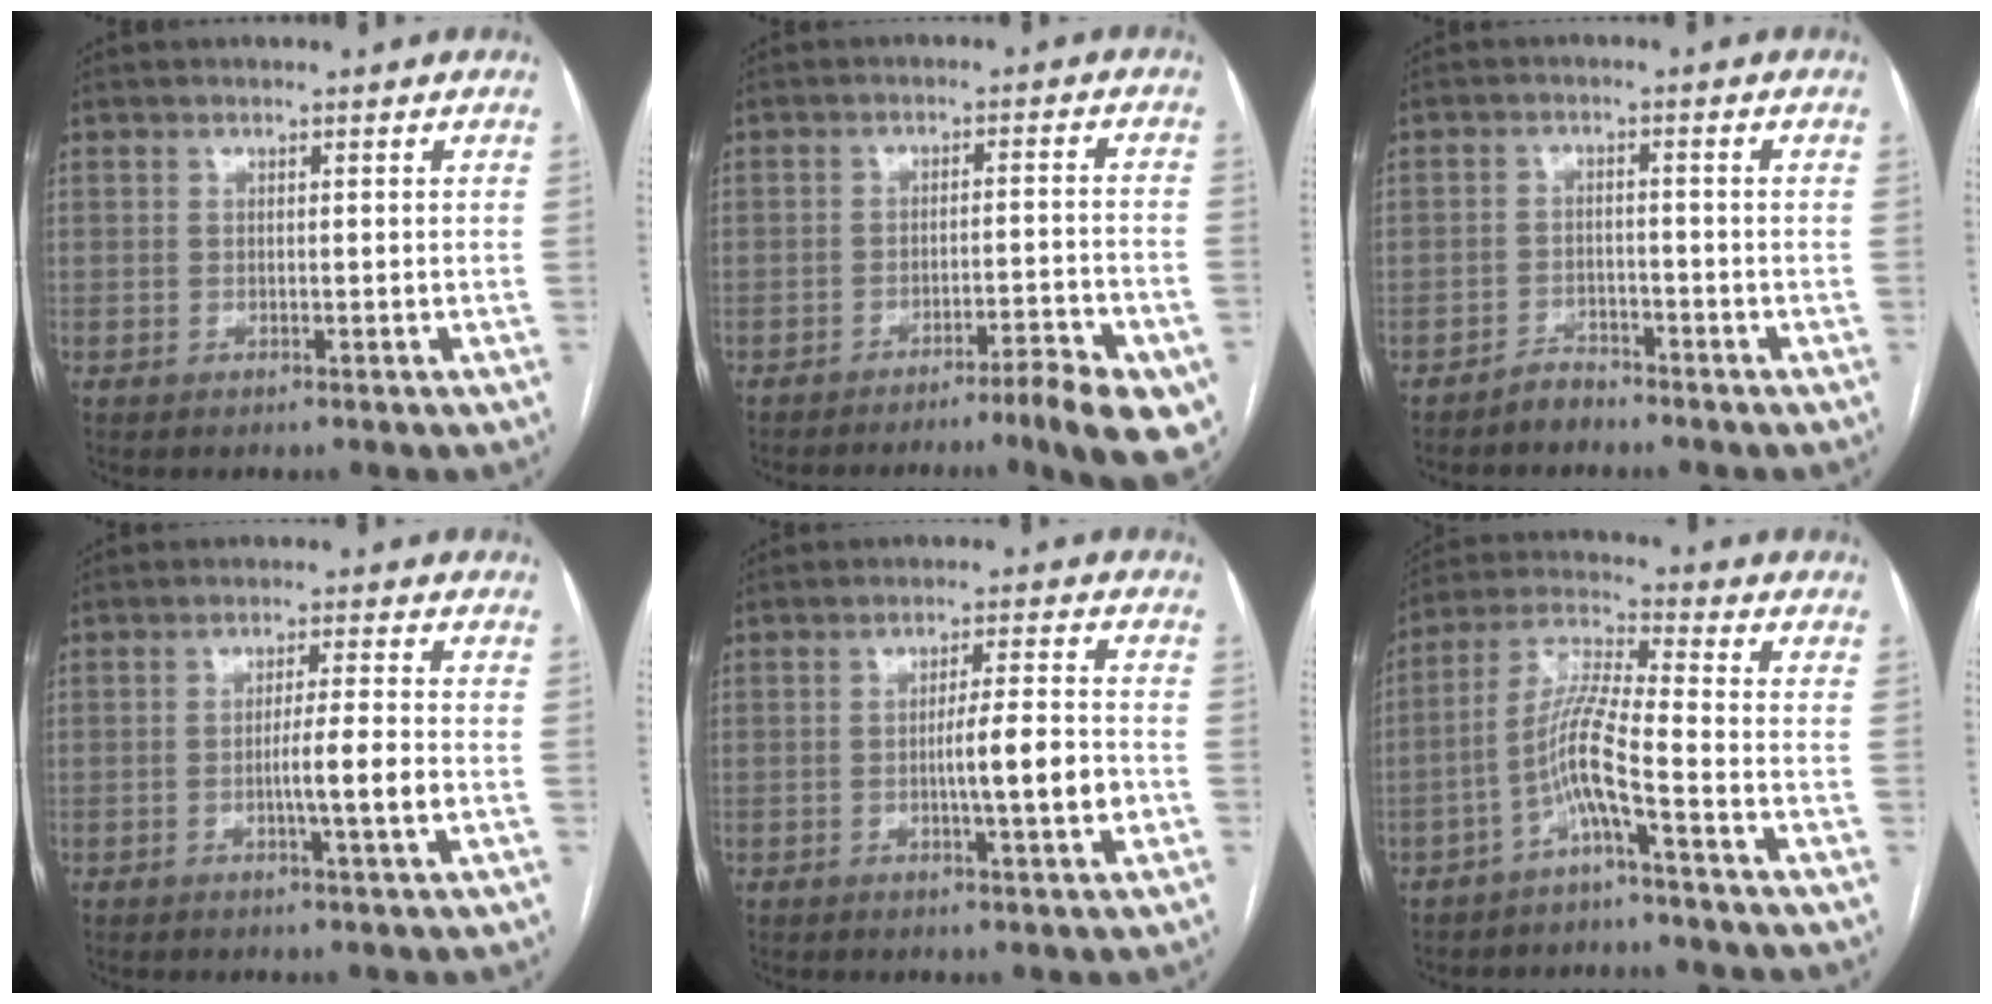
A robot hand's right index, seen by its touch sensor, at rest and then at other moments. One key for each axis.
{"total": 12.6, "fx": -9.0, "fy": 0.8, "fz": 8.8, "tx": -0.060, "ty": 0.019, "tz": -0.122}
{"total": 2.5, "fx": -2.3, "fy": 1.0, "fz": 0.1, "tx": 0.001, "ty": 0.002, "tz": -0.039}
{"total": 5.7, "fx": -1.5, "fy": -0.7, "fz": 5.5, "tx": -0.087, "ty": -0.005, "tz": -0.026}
{"total": 7.3, "fx": -1.7, "fy": 0.0, "fz": 7.1, "tx": -0.109, "ty": 0.002, "tz": -0.026}
{"total": 7.8, "fx": -3.6, "fy": -0.4, "fz": 6.9, "tx": -0.146, "ty": 0.015, "tz": -0.076}